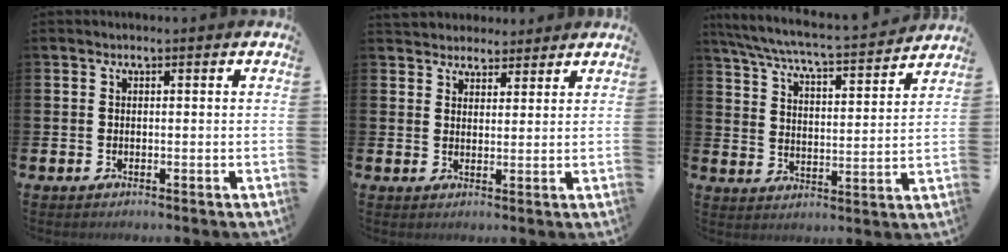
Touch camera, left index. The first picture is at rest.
{"total": 3.8, "force": [3.5, 1.4, -0.4], "torque": [-0.005, -0.012, 0.064]}
{"total": 6.5, "force": [6.1, 0.2, 2.1], "torque": [-0.074, -0.051, 0.101]}